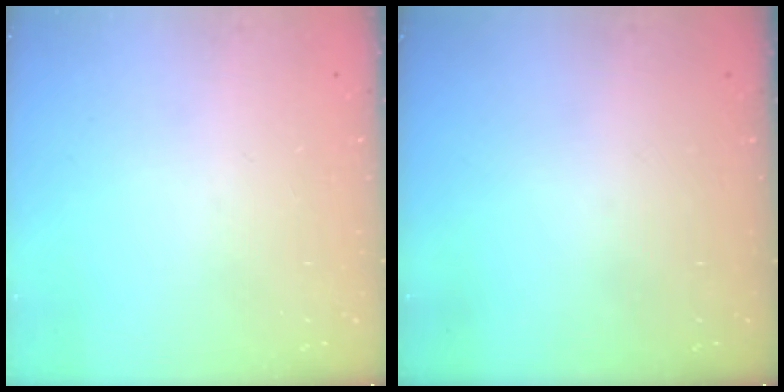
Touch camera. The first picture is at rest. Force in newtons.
{"total": 0.0}